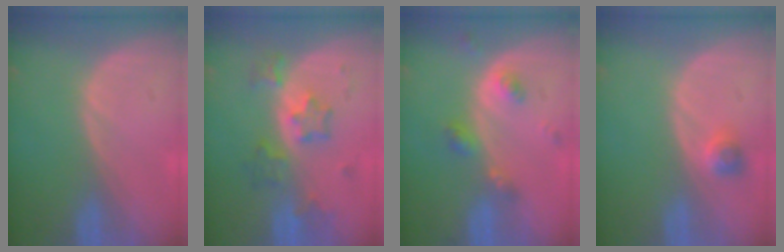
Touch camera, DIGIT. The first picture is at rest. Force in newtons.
{"total": 6.1, "press": 5.9, "slide": 1.6}
{"total": 4.6, "press": 4.1, "slide": 2.0}
{"total": 2.3, "press": 2.0, "slide": 1.1}